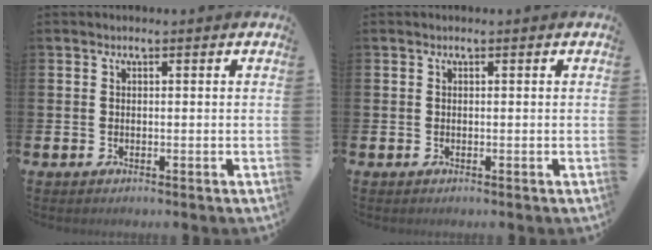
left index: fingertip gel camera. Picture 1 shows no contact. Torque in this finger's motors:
{"motor_torque": [-0.02, -0.02, -0.01, 0.01]}